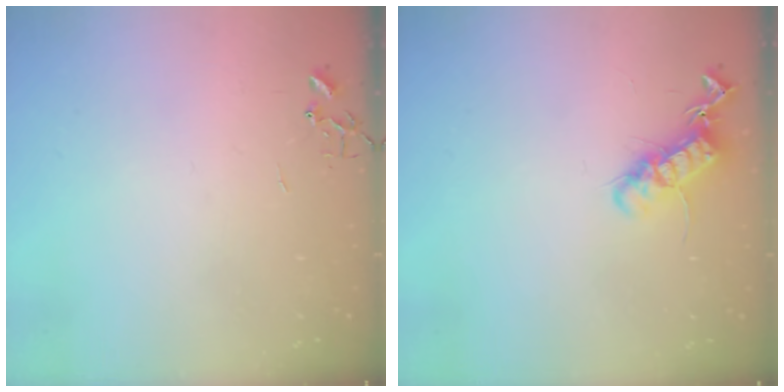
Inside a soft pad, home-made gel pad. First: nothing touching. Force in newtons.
{"total": 13.0, "press": 13.0, "slide": 0.3}